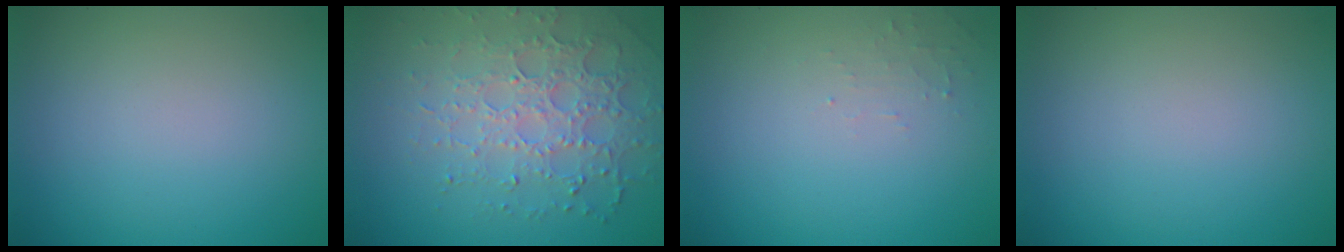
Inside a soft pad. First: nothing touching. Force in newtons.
{"total": 4.8, "press": 4.2, "slide": 2.4}
{"total": 1.1, "press": 1.1, "slide": 0.2}
{"total": 0.0}